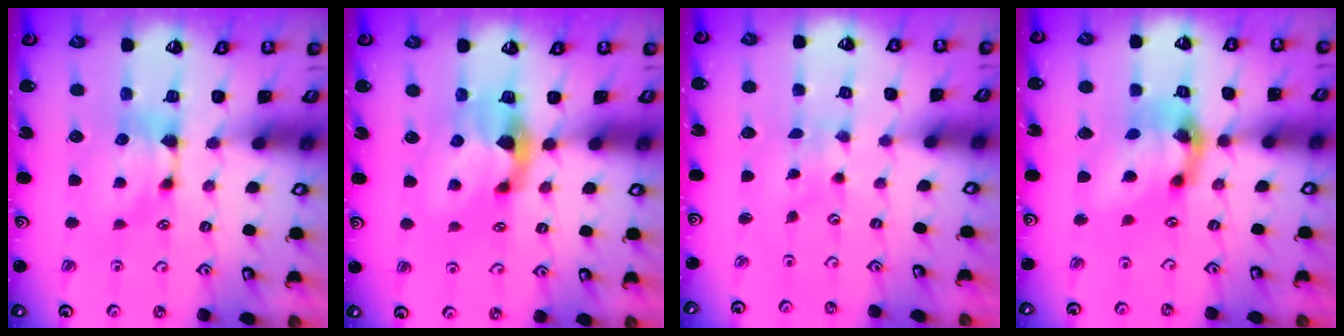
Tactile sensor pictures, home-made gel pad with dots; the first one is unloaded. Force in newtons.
{"total": 2.7, "press": 2.4, "slide": 1.3}
{"total": 5.4, "press": 5.3, "slide": 0.7}
{"total": 6.6, "press": 6.2, "slide": 2.4}